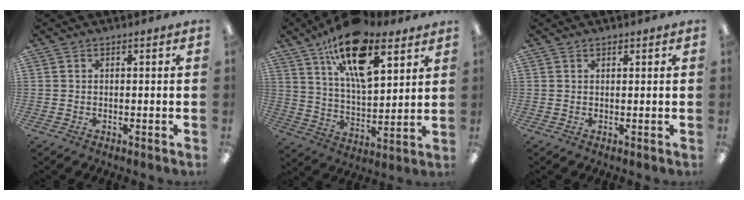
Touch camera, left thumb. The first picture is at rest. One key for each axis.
{"total": 19.5, "fx": 11.5, "fy": 8.5, "fz": 13.2, "tx": -0.215, "ty": -0.050, "tz": 0.195}
{"total": 0.8, "fx": 0.6, "fy": 0.3, "fz": 0.4, "tx": -0.008, "ty": 0.000, "tz": 0.011}